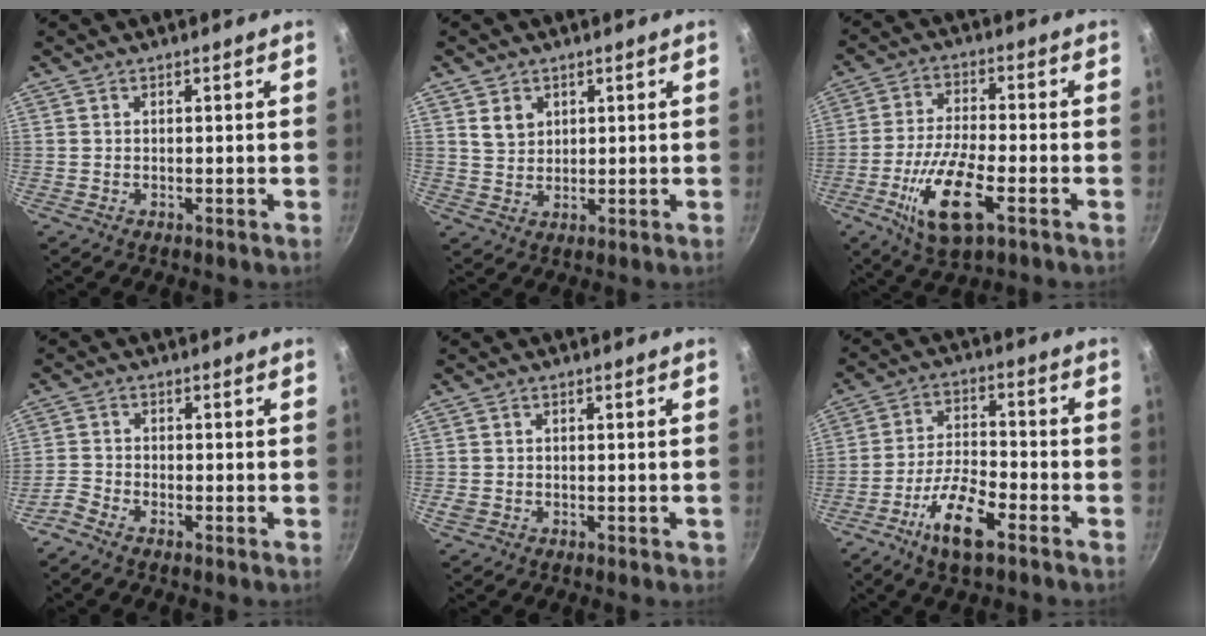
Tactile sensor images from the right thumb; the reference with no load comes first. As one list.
[{"total": 3.9, "force": [1.7, 3.1, 1.8], "torque": [-0.018, -0.005, 0.039]}, {"total": 13.4, "force": [-5.1, 4.6, 11.5], "torque": [-0.225, 0.006, -0.095]}, {"total": 2.7, "force": [-2.2, 0.8, 1.3], "torque": [-0.039, 0.016, -0.054]}, {"total": 2.0, "force": [-0.6, 1.5, 1.1], "torque": [-0.017, 0.000, -0.004]}, {"total": 10.5, "force": [-5.8, 3.4, 8.1], "torque": [-0.150, 0.033, -0.109]}]